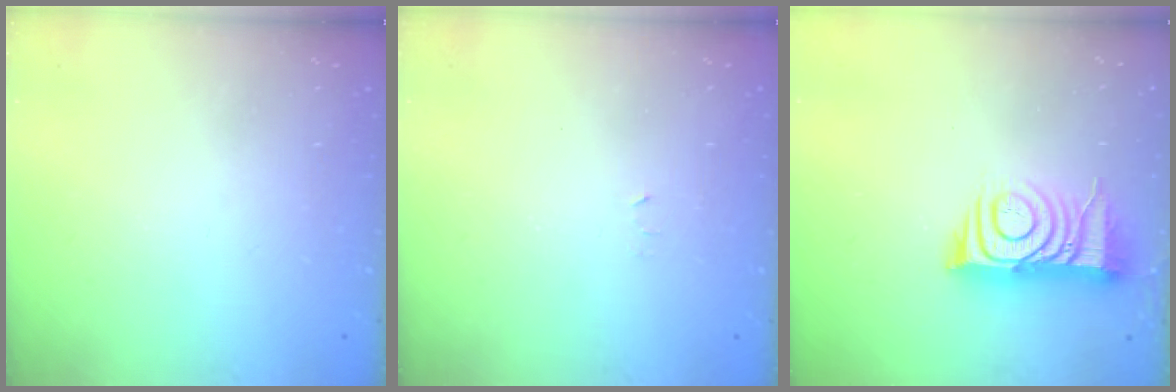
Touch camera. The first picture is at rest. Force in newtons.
{"total": 2.4, "press": 2.4, "slide": 0.4}
{"total": 12.0, "press": 12.0, "slide": 1.1}